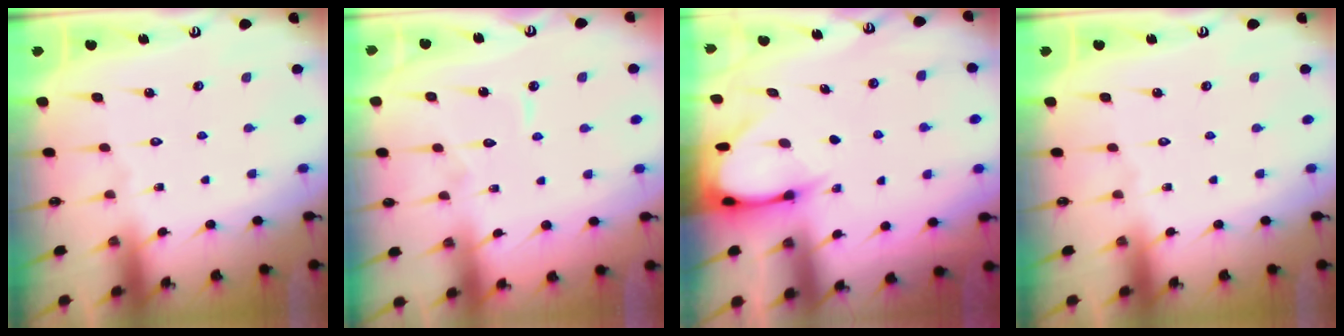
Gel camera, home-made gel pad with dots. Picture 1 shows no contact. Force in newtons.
{"total": 5.2, "press": 5.1, "slide": 0.5}
{"total": 4.0, "press": 4.0, "slide": 0.4}
{"total": 0.0}